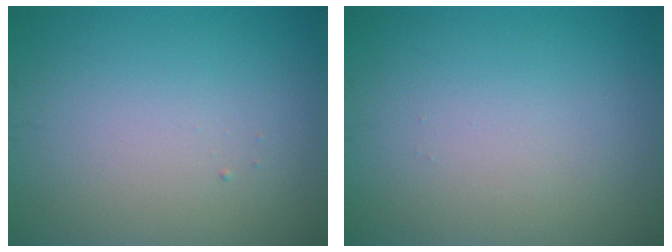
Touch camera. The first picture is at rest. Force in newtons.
{"total": 0.0}